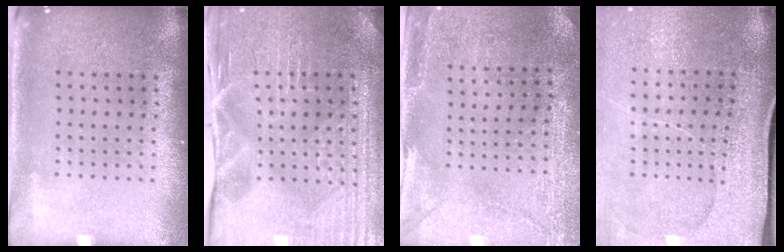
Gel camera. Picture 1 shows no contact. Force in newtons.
{"total": 4.0, "press": 3.9, "slide": 0.6}
{"total": 3.0, "press": 2.7, "slide": 1.1}
{"total": 4.0, "press": 3.3, "slide": 2.3}